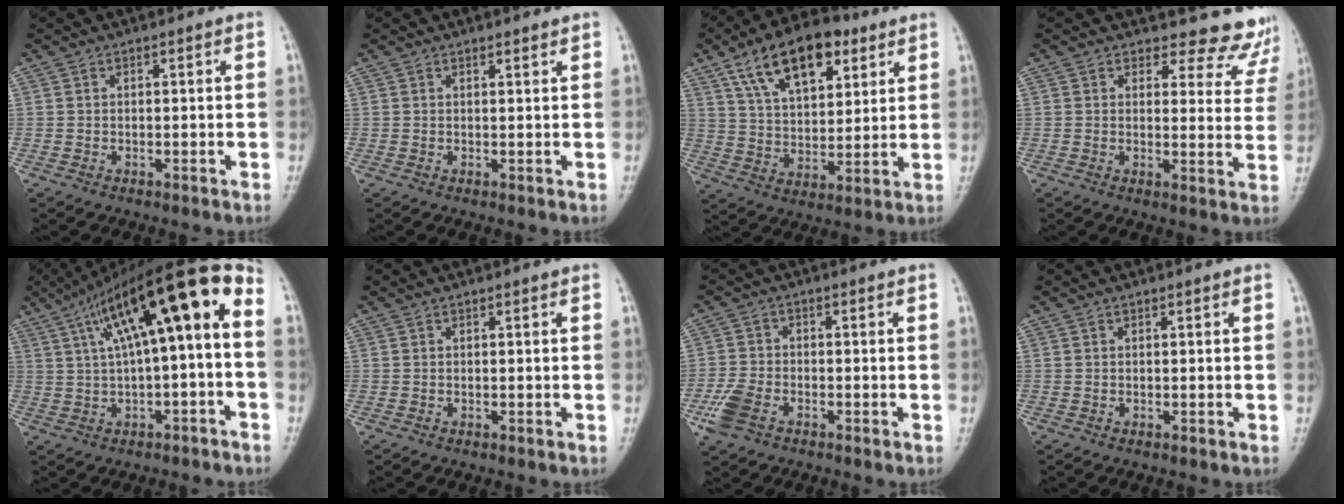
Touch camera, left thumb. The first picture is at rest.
{"total": 0.8, "force": [0.8, 0.1, 0.3], "torque": [-0.004, -0.006, 0.013]}
{"total": 16.8, "force": [8.8, 8.6, 11.5], "torque": [-0.156, -0.020, 0.152]}
{"total": 9.2, "force": [8.7, 3.2, 0.1], "torque": [0.046, -0.070, 0.074]}
{"total": 16.6, "force": [2.7, 4.1, 15.8], "torque": [-0.250, 0.062, 0.043]}
{"total": 0.0}
{"total": 5.8, "force": [-3.0, 3.5, 3.5], "torque": [-0.085, 0.009, -0.061]}
{"total": 0.0}